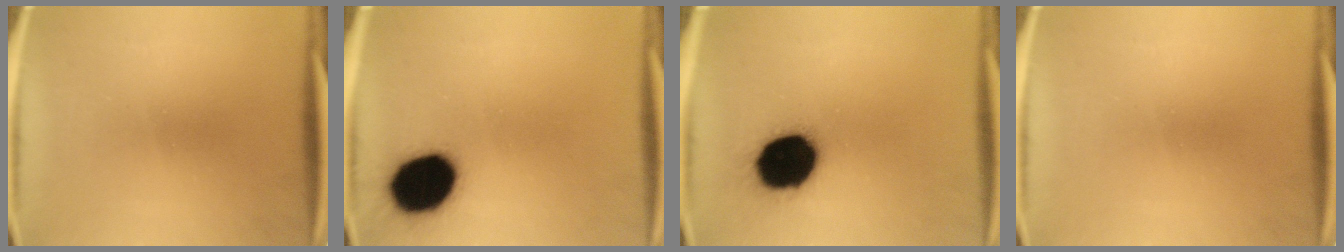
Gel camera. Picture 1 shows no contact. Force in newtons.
{"total": 17.7}
{"total": 19.6}
{"total": 0.0}